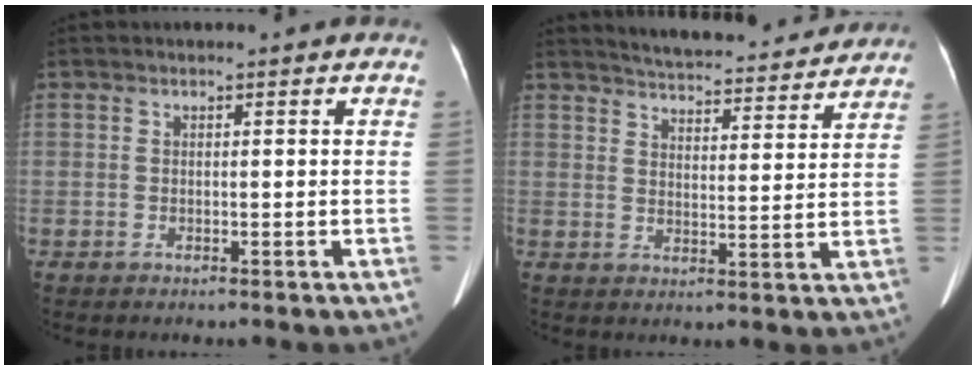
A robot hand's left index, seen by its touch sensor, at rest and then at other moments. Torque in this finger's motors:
{"motor_torque": [0.78, -1.07, 0.04, 0.01]}